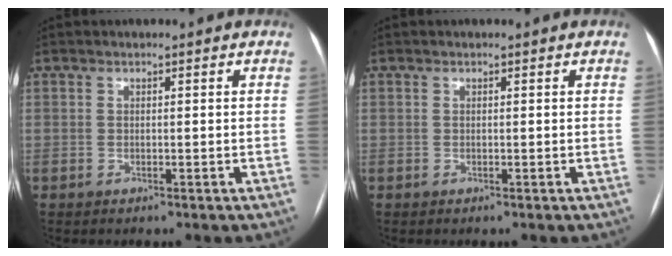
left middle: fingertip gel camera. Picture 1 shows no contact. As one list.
[{"total": 0.0}]